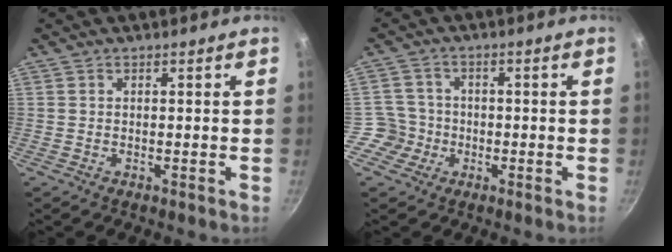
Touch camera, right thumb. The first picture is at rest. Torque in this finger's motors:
{"motor_torque": [-0.53, 0.42, 0.10, -0.02, 0.00]}